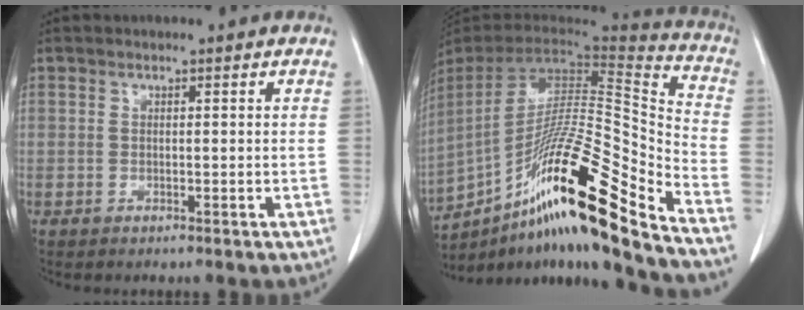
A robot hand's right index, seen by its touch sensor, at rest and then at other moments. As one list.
[{"total": 27.6, "force": [-17.5, 1.7, 21.3], "torque": [-0.342, -0.015, -0.305]}]